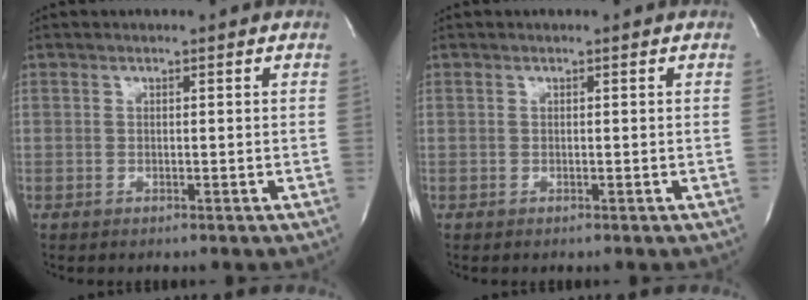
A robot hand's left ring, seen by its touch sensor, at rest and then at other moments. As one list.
[{"total": 0.0}]